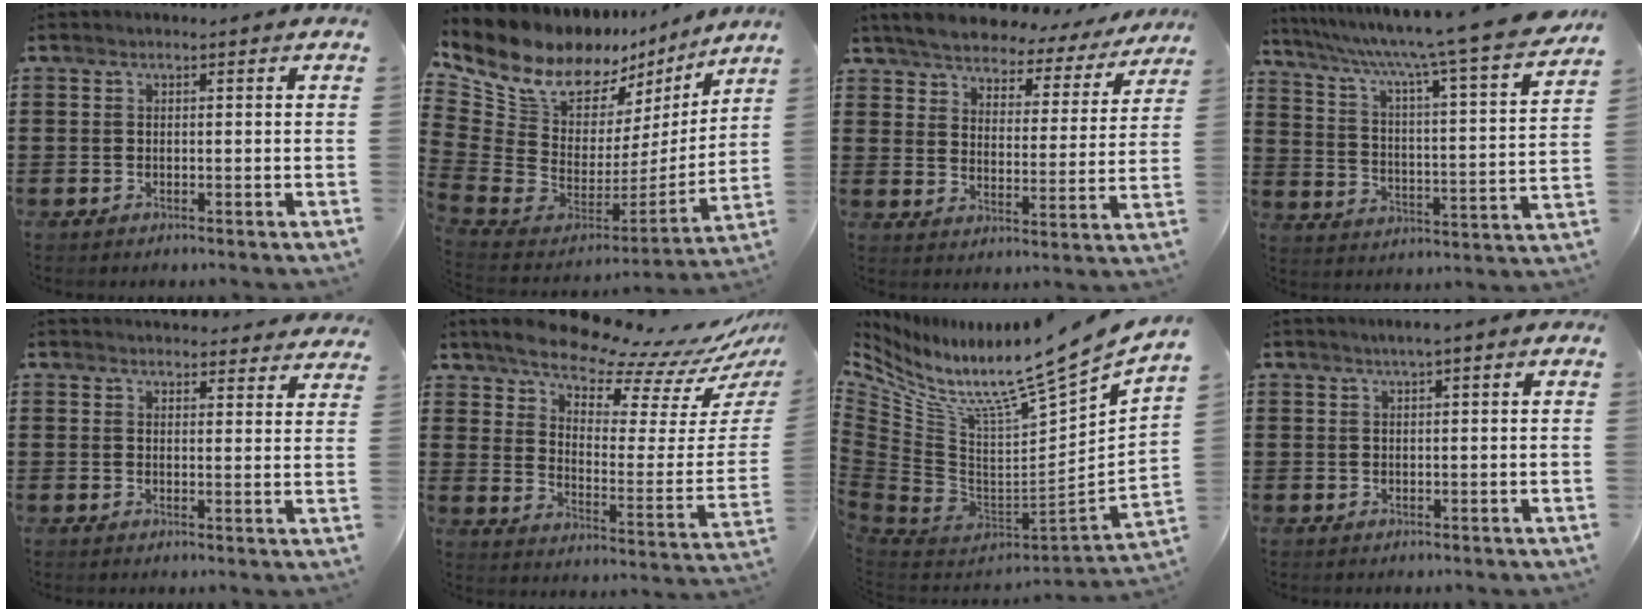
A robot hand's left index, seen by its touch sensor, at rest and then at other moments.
{"total": 10.4, "force": [8.0, 5.7, 3.4], "torque": [-0.107, -0.072, 0.144]}
{"total": 5.0, "force": [4.9, 0.8, 0.8], "torque": [-0.045, -0.034, 0.081]}
{"total": 8.9, "force": [7.3, -0.7, 5.0], "torque": [-0.118, -0.066, 0.108]}
{"total": 3.3, "force": [3.3, 0.5, 0.3], "torque": [-0.006, -0.012, 0.061]}
{"total": 10.2, "force": [9.8, 1.0, 2.7], "torque": [-0.072, -0.094, 0.164]}
{"total": 10.2, "force": [8.6, 0.1, 5.5], "torque": [-0.122, -0.091, 0.133]}
{"total": 1.2, "force": [0.5, 0.0, 1.1], "torque": [-0.020, 0.000, 0.009]}